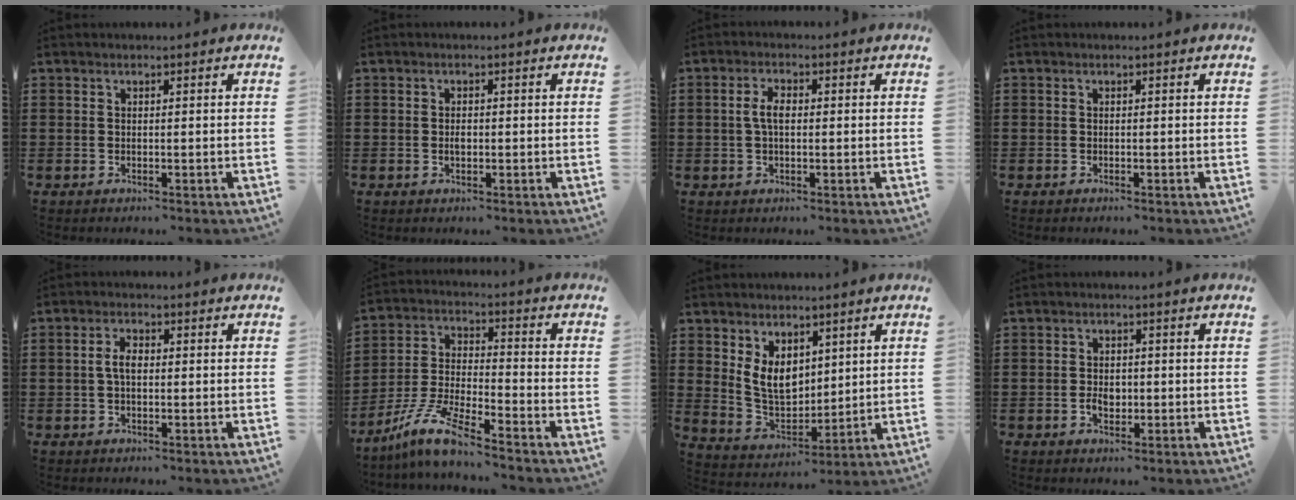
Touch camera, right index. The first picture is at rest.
{"total": 1.3, "force": [-0.1, 0.7, 1.1], "torque": [-0.022, 0.002, -0.003]}
{"total": 3.3, "force": [0.1, 1.6, 3.0], "torque": [-0.066, 0.004, -0.002]}
{"total": 0.0}
{"total": 2.8, "force": [0.0, 1.4, 2.5], "torque": [-0.056, 0.002, -0.004]}
{"total": 8.5, "force": [-7.2, 0.2, 4.5], "torque": [-0.109, -0.005, -0.149]}
{"total": 7.0, "force": [3.0, 4.9, 4.0], "torque": [-0.091, 0.000, 0.057]}
{"total": 2.5, "force": [-0.5, 1.7, 1.7], "torque": [-0.033, 0.004, -0.010]}